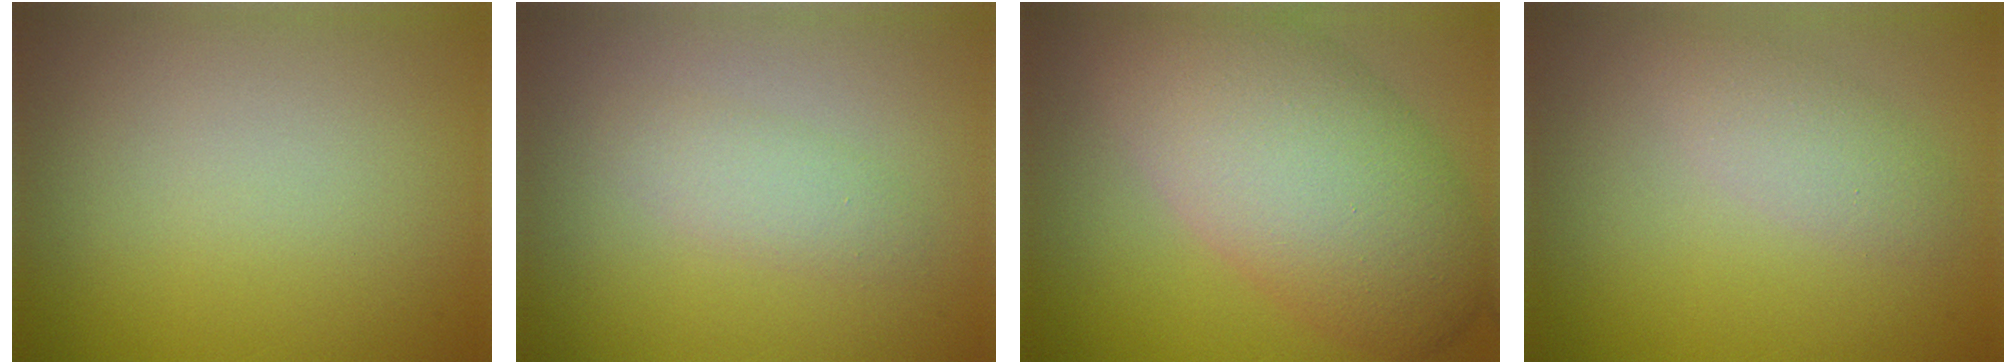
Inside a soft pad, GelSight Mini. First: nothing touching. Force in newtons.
{"total": 1.9, "press": 1.9, "slide": 0.1}
{"total": 10.1, "press": 10.0, "slide": 0.9}
{"total": 2.2, "press": 2.2, "slide": 0.0}